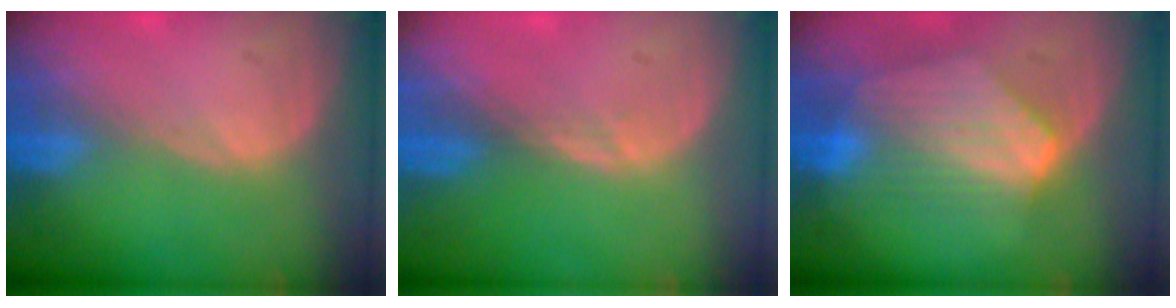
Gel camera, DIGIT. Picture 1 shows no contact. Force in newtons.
{"total": 0.8, "press": 0.6, "slide": 0.6}
{"total": 7.9, "press": 7.6, "slide": 2.2}